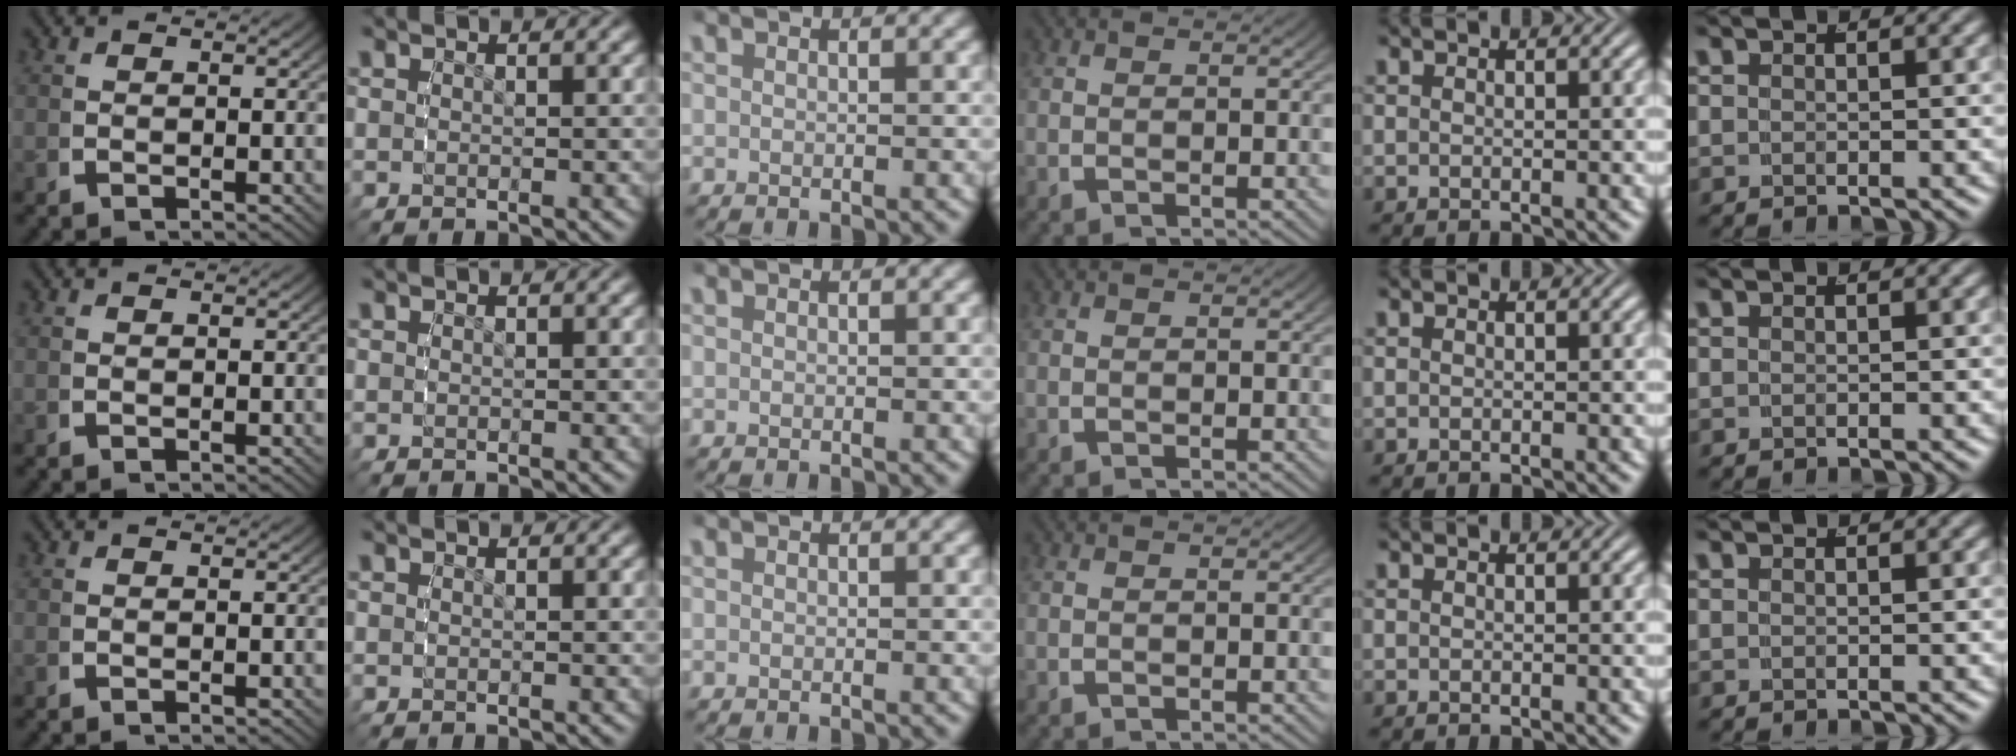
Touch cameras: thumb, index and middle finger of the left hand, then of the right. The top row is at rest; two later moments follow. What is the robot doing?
{"motion": "reach", "object": "pen bag"}